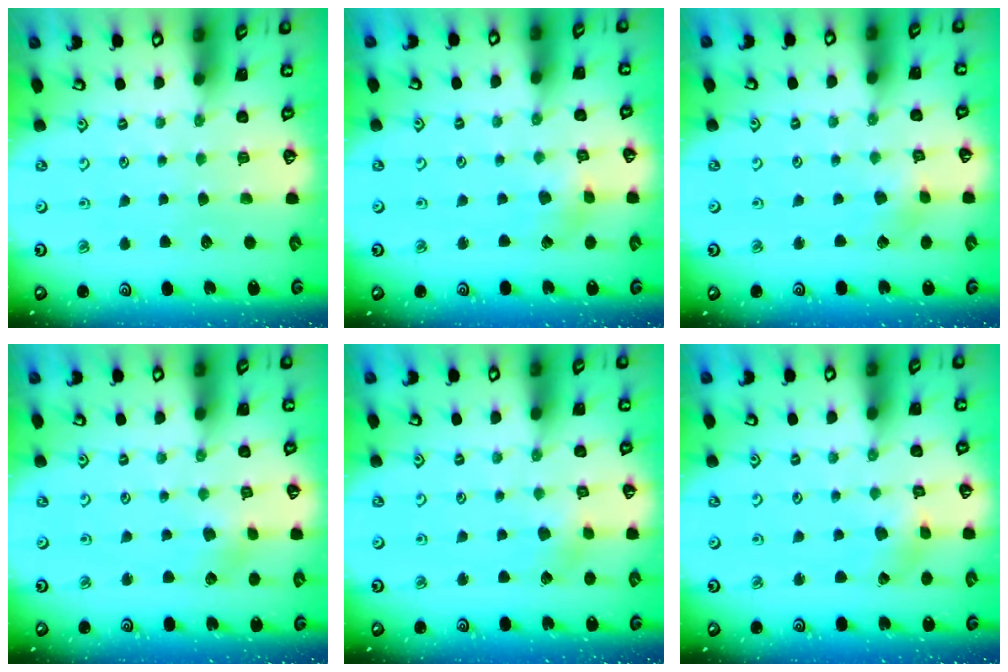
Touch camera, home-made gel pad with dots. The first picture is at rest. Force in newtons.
{"total": 1.5, "press": 1.5, "slide": 0.2}
{"total": 2.0, "press": 2.0, "slide": 0.2}
{"total": 2.7, "press": 2.6, "slide": 0.4}
{"total": 3.2, "press": 3.2, "slide": 0.3}
{"total": 1.5, "press": 1.5, "slide": 0.3}